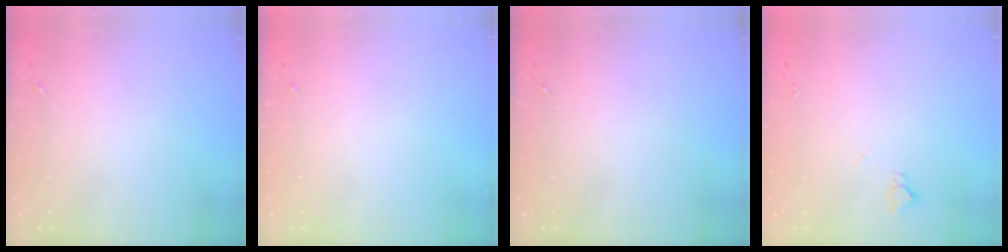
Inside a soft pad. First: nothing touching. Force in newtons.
{"total": 0.0}
{"total": 0.0}
{"total": 3.1, "press": 3.1, "slide": 0.3}